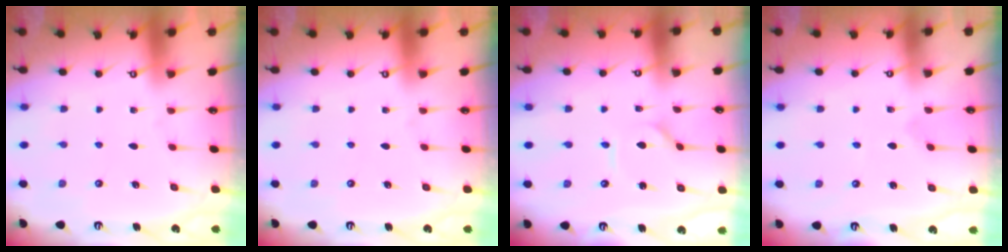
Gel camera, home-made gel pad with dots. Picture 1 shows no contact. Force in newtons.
{"total": 0.0}
{"total": 1.7, "press": 1.6, "slide": 0.2}
{"total": 1.2, "press": 1.1, "slide": 0.1}